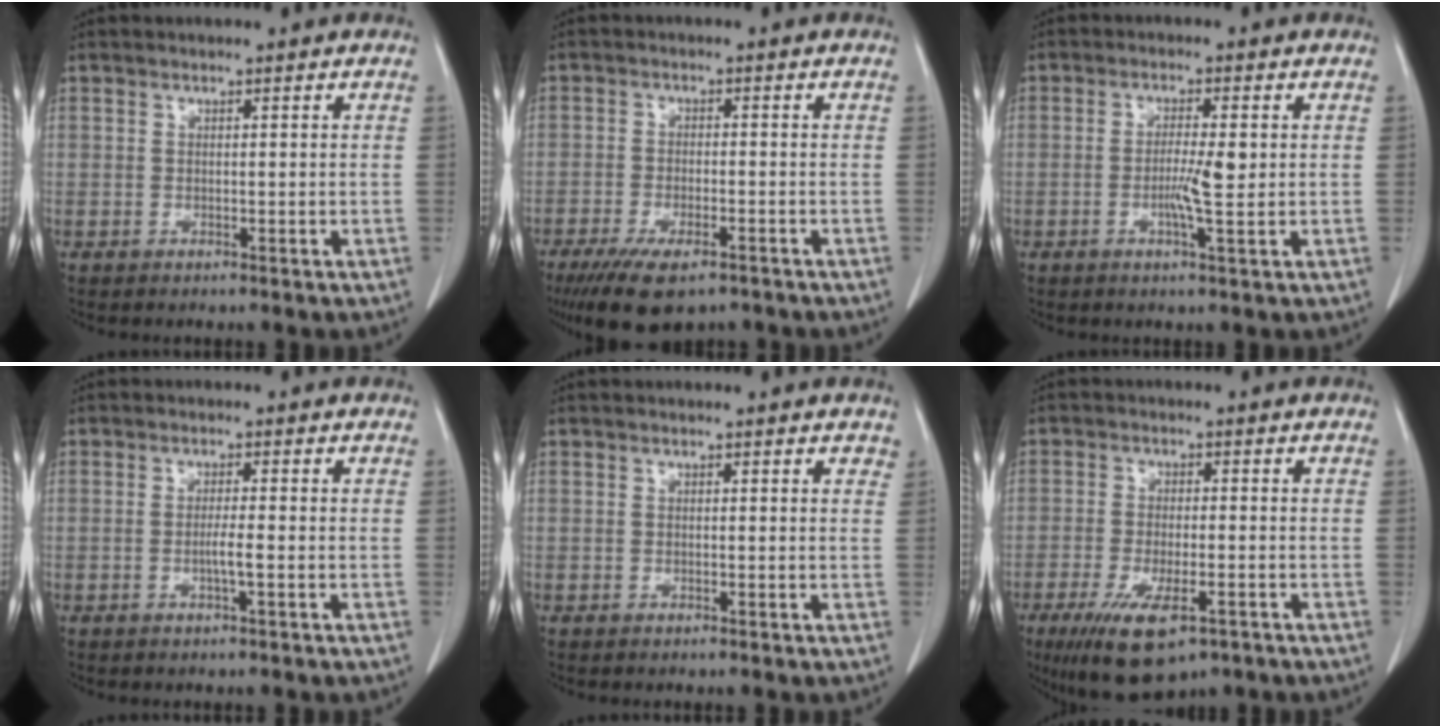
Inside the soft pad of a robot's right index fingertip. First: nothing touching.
{"total": 9.4, "force": [-6.6, 3.0, 6.0], "torque": [-0.097, -0.015, -0.100]}
{"total": 4.4, "force": [-0.4, 0.2, 4.4], "torque": [-0.080, -0.004, -0.007]}
{"total": 2.2, "force": [-0.6, -0.2, 2.1], "torque": [-0.040, -0.002, -0.012]}
{"total": 1.0, "force": [0.8, 0.5, 0.4], "torque": [-0.002, 0.000, 0.000]}
{"total": 10.2, "force": [-5.7, 3.4, 7.7], "torque": [-0.139, -0.021, -0.086]}